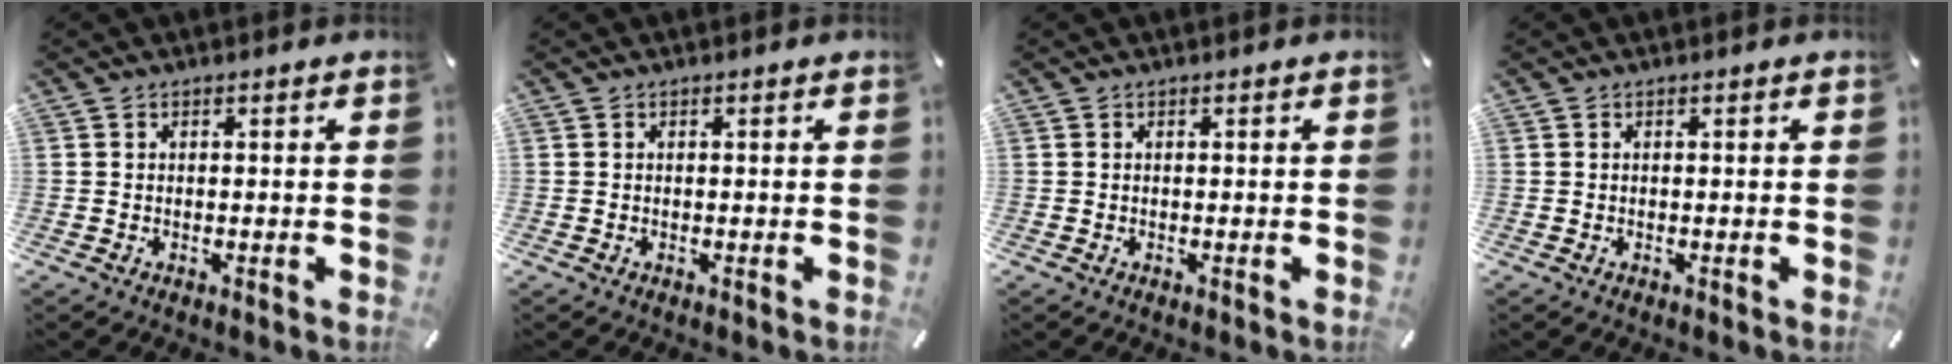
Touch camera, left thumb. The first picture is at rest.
{"total": 0.0}
{"total": 0.0}
{"total": 0.0}